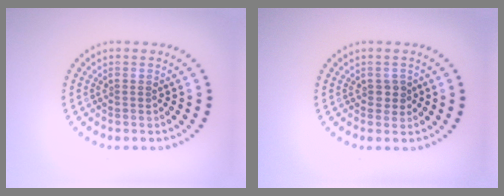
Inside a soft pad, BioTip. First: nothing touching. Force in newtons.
{"total": 1.3, "press": 1.2, "slide": 0.4}